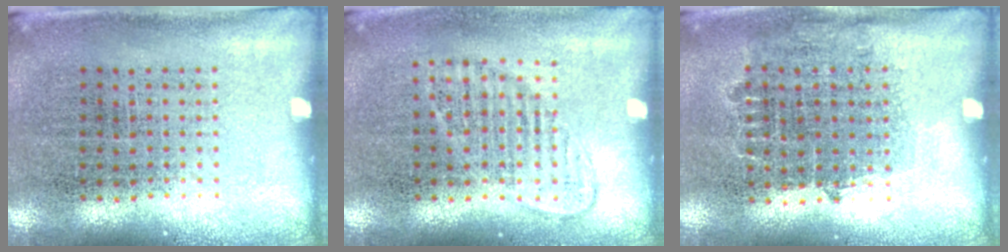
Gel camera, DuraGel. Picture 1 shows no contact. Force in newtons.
{"total": 1.2, "press": 1.0, "slide": 0.6}
{"total": 0.7, "press": 0.7, "slide": 0.3}